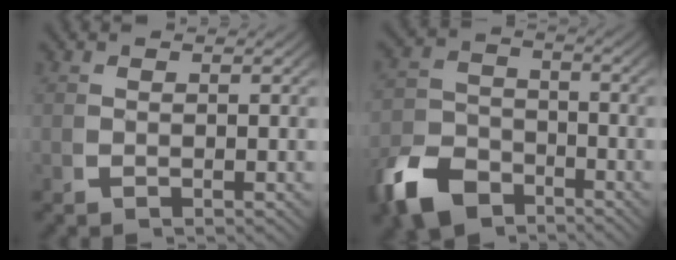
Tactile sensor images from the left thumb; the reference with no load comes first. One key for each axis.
{"total": 8.8, "fx": -5.4, "fy": 5.9, "fz": 3.8, "tx": -0.061, "ty": -0.035, "tz": -0.083}